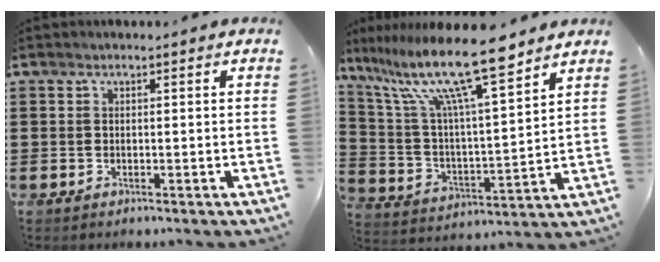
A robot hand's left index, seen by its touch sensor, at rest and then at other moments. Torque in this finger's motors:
{"motor_torque": [1.10, -1.03, 1.05, 0.21]}